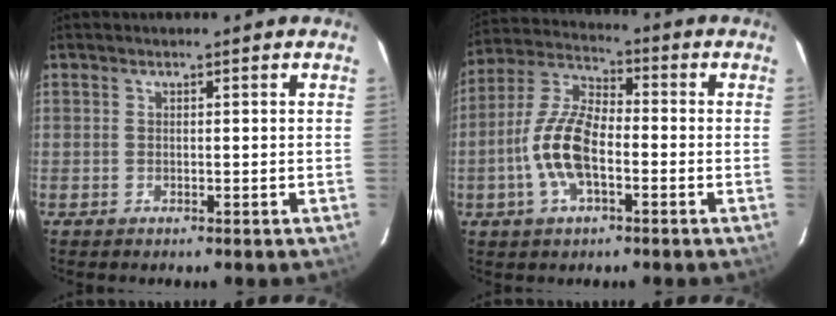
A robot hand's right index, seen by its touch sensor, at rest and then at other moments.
{"total": 11.7, "force": [-3.2, 5.2, 10.0], "torque": [-0.214, 0.008, -0.066]}